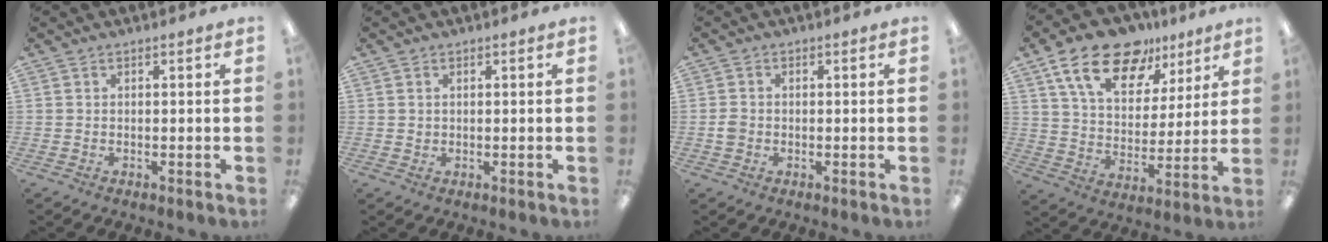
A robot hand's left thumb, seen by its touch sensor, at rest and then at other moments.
{"total": 0.8, "force": [0.4, 0.7, 0.0], "torque": [-0.002, 0.002, 0.007]}
{"total": 2.0, "force": [-0.5, 1.8, 0.8], "torque": [-0.014, 0.005, -0.010]}
{"total": 18.8, "force": [12.6, 9.9, 9.9], "torque": [-0.177, -0.064, 0.226]}